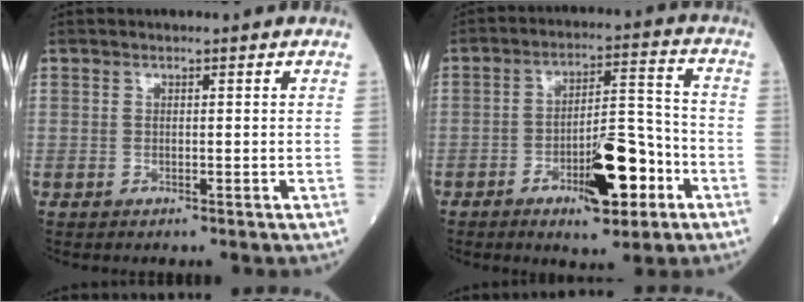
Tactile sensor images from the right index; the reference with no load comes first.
{"total": 11.2, "force": [-4.9, 3.2, 9.5], "torque": [-0.150, 0.012, -0.072]}